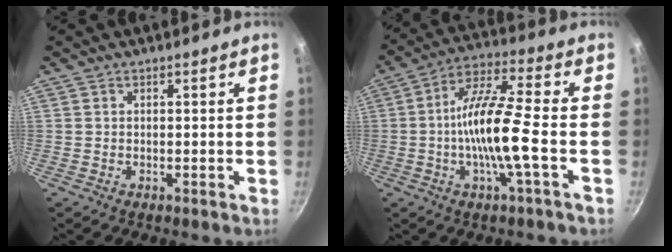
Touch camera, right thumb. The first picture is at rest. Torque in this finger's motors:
{"motor_torque": [1.85, 1.64, 2.74, -0.03, 0.84]}